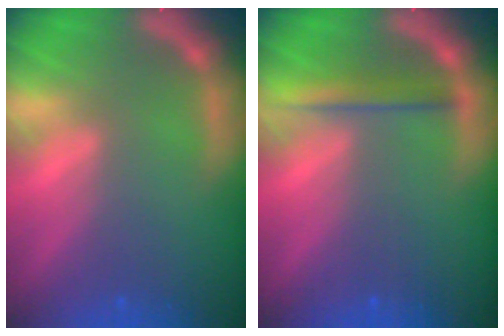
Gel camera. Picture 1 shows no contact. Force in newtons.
{"total": 2.5}